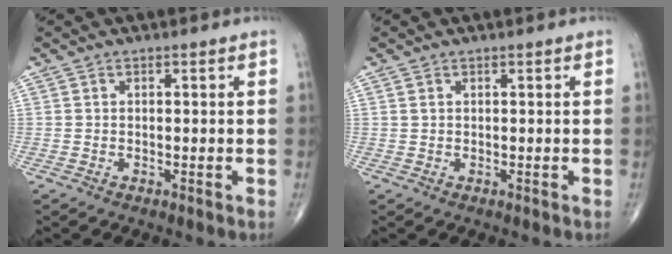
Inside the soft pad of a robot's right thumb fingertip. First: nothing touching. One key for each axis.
{"total": 0.6, "fx": 0.3, "fy": 0.3, "fz": 0.4, "tx": -0.009, "ty": 0.005, "tz": 0.008}